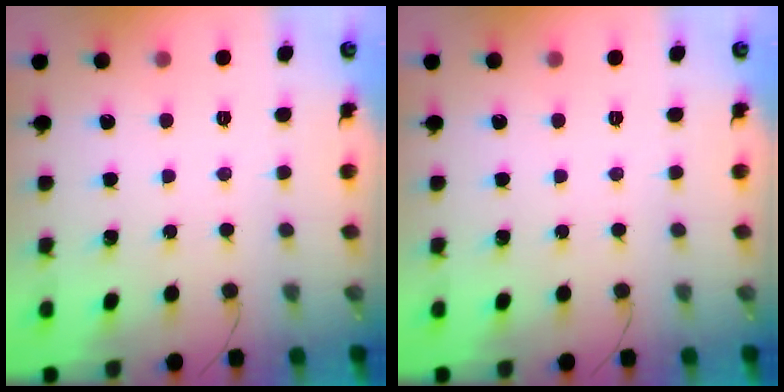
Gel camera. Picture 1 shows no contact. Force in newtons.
{"total": 0.0}